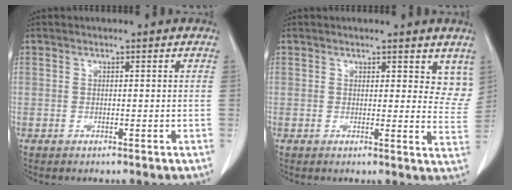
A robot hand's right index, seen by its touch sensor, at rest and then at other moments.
{"total": 5.7, "force": [4.4, 2.4, 2.8], "torque": [-0.011, -0.022, 0.037]}